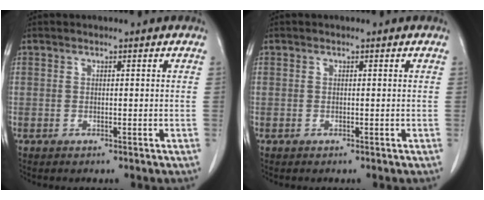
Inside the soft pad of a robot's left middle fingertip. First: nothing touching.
{"total": 0.0}